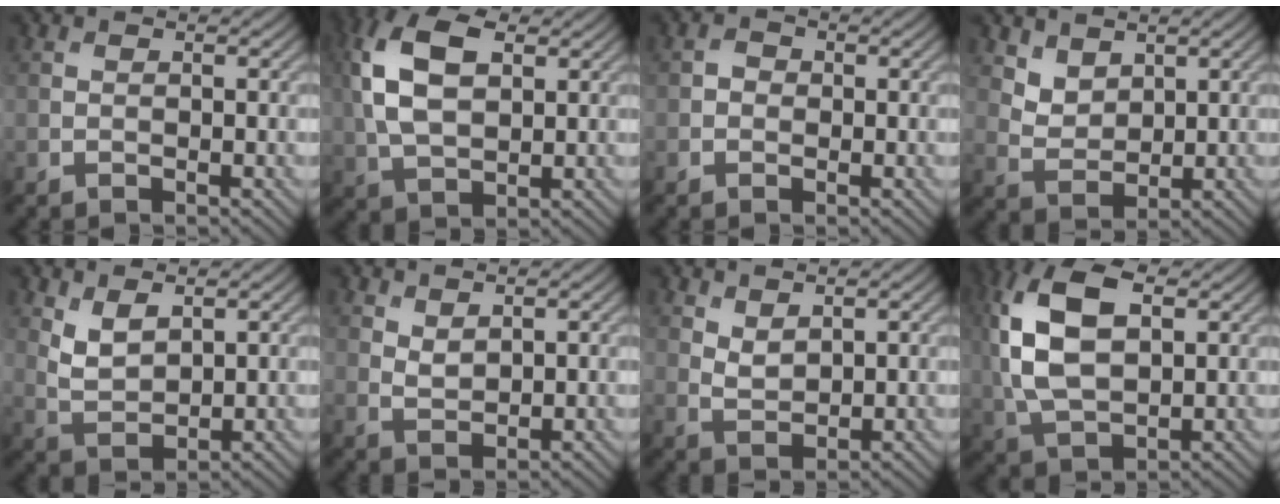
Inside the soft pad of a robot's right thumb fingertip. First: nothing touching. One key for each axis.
{"total": 11.2, "fx": 2.8, "fy": 6.5, "fz": 8.7, "tx": -0.222, "ty": 0.013, "tz": 0.049}
{"total": 1.2, "fx": -0.2, "fy": 1.1, "fz": 0.6, "tx": -0.009, "ty": -0.001, "tz": -0.009}
{"total": 3.7, "fx": 2.5, "fy": 2.2, "fz": 1.5, "tx": -0.043, "ty": -0.015, "tz": 0.056}
{"total": 3.9, "fx": 2.1, "fy": 1.9, "fz": 2.6, "tx": -0.067, "ty": -0.008, "tz": 0.048}
{"total": 1.9, "fx": 1.4, "fy": 0.9, "fz": 1.0, "tx": -0.026, "ty": -0.004, "tz": 0.033}
{"total": 2.4, "fx": 1.7, "fy": 1.1, "fz": 1.3, "tx": -0.033, "ty": -0.006, "tz": 0.040}
{"total": 13.9, "fx": 3.2, "fy": 7.8, "fz": 11.0, "tx": -0.272, "ty": 0.011, "tz": 0.062}